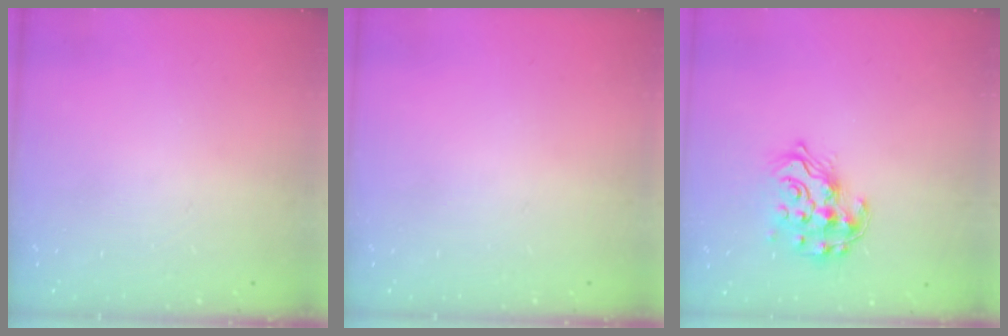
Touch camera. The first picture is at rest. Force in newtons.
{"total": 0.0}
{"total": 14.6, "press": 14.5, "slide": 1.1}